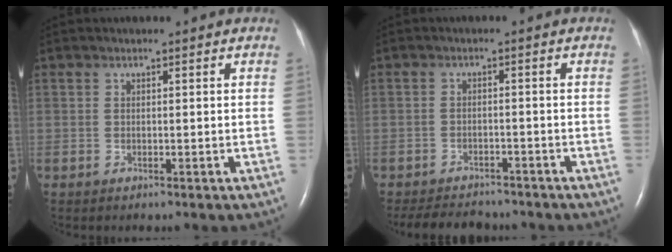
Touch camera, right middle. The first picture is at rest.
{"total": 9.0, "force": [-8.2, 2.6, 2.5], "torque": [-0.047, -0.006, -0.112]}